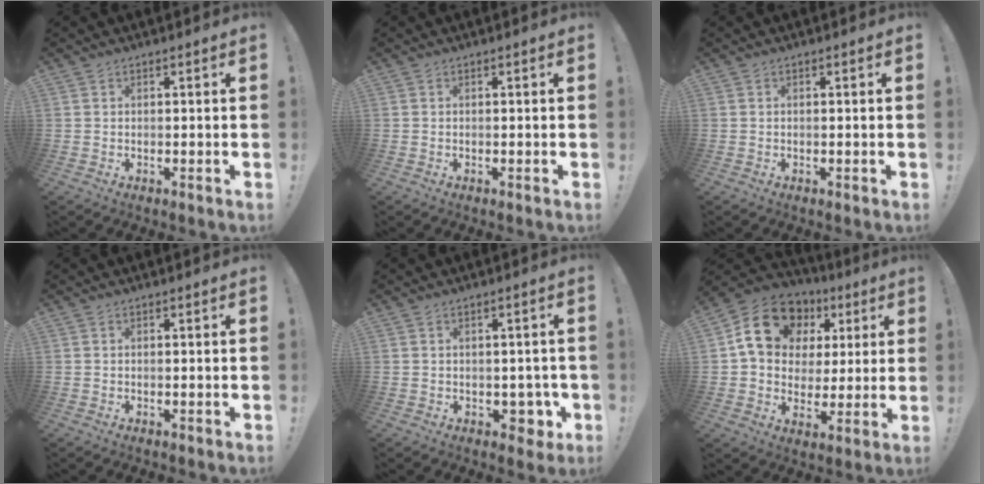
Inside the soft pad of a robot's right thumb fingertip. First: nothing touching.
{"total": 0.0}
{"total": 0.0}
{"total": 0.0}
{"total": 5.2, "force": [-0.7, 4.4, 2.7], "torque": [-0.015, 0.002, -0.006]}
{"total": 17.8, "force": [7.2, 13.5, 9.0], "torque": [-0.138, -0.016, 0.146]}